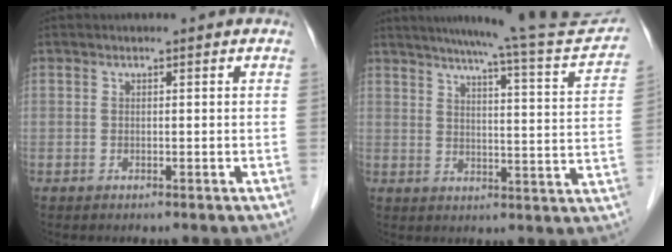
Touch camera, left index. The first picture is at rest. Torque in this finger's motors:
{"motor_torque": [0.27, -0.42, 0.24, 0.06]}